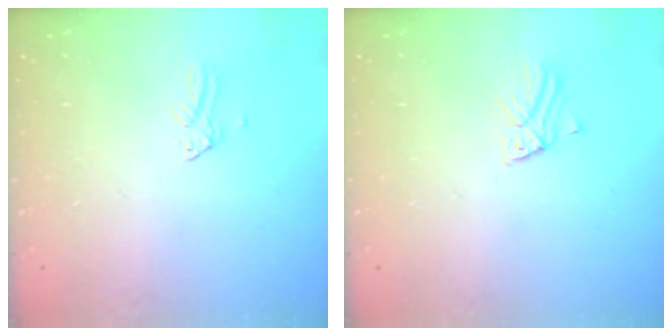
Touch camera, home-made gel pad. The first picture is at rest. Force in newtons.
{"total": 2.7, "press": 2.7, "slide": 0.2}